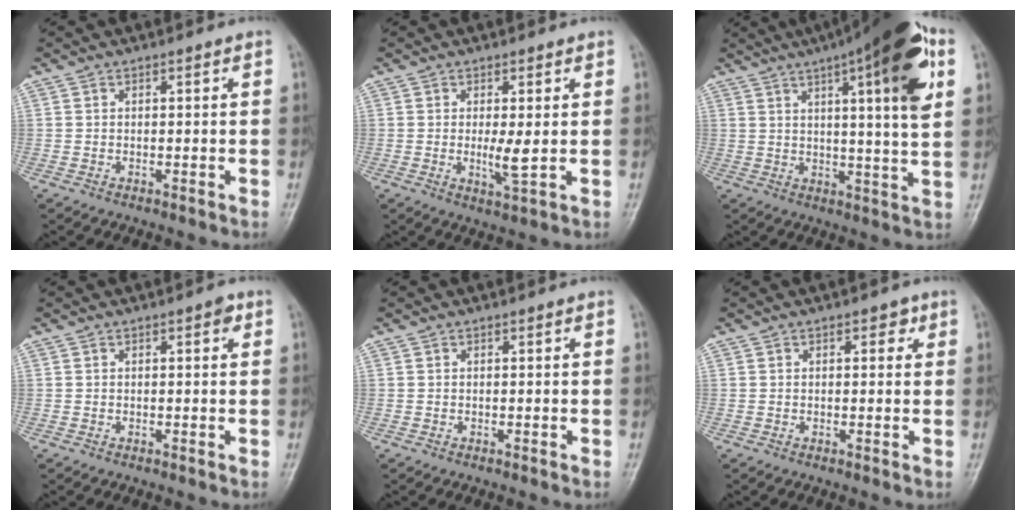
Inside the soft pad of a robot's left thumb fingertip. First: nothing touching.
{"total": 4.1, "force": [0.1, 1.1, 4.0], "torque": [-0.070, -0.012, 0.004]}
{"total": 19.0, "force": [8.0, 3.4, 16.9], "torque": [-0.226, -0.010, 0.106]}
{"total": 1.4, "force": [0.6, 0.6, 1.1], "torque": [-0.013, 0.001, 0.005]}
{"total": 0.0}
{"total": 2.2, "force": [1.0, 1.3, 1.5], "torque": [-0.004, 0.001, 0.008]}